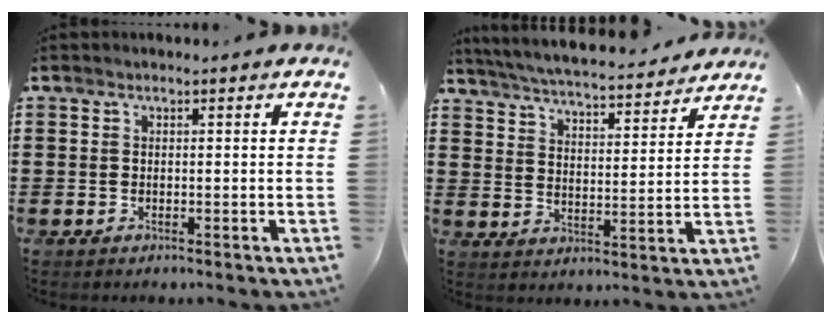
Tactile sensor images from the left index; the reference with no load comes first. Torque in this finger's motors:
{"motor_torque": [2.14, 0.00, 0.42, 0.21]}